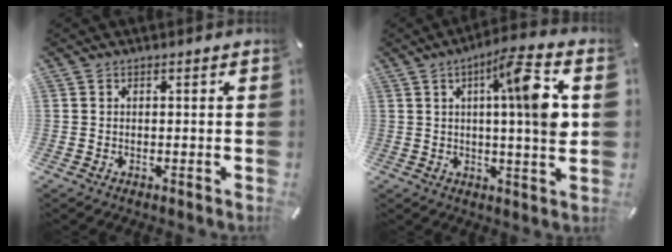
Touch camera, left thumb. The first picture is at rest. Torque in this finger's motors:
{"motor_torque": [1.94, 3.07, 1.37, -0.98, 0.52]}